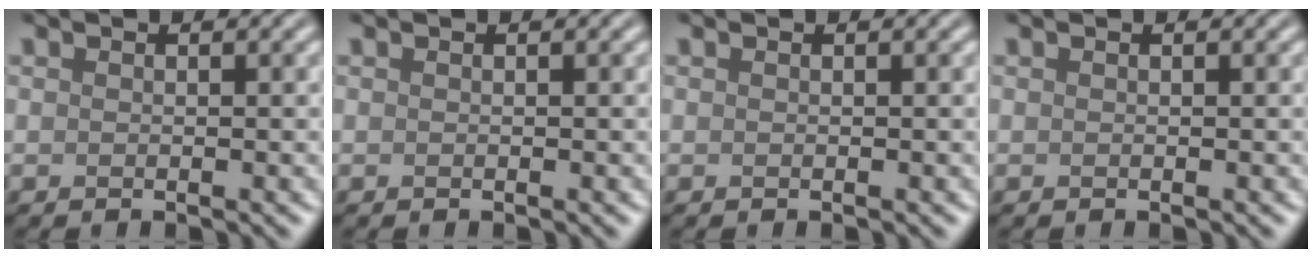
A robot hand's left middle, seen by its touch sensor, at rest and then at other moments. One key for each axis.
{"total": 0.0}
{"total": 0.0}
{"total": 0.0}